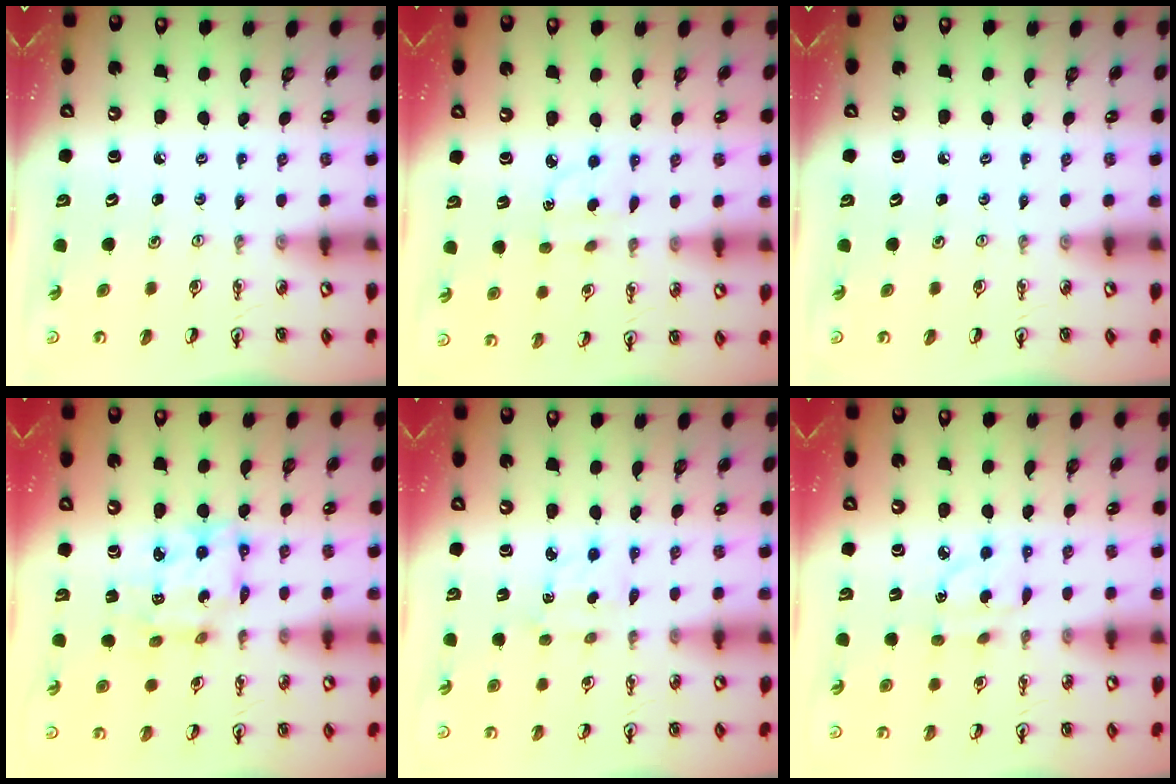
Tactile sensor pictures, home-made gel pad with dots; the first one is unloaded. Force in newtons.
{"total": 3.0, "press": 2.9, "slide": 0.8}
{"total": 0.0}
{"total": 9.5, "press": 9.5, "slide": 0.6}
{"total": 2.2, "press": 2.1, "slide": 0.7}
{"total": 4.4, "press": 4.4, "slide": 0.3}